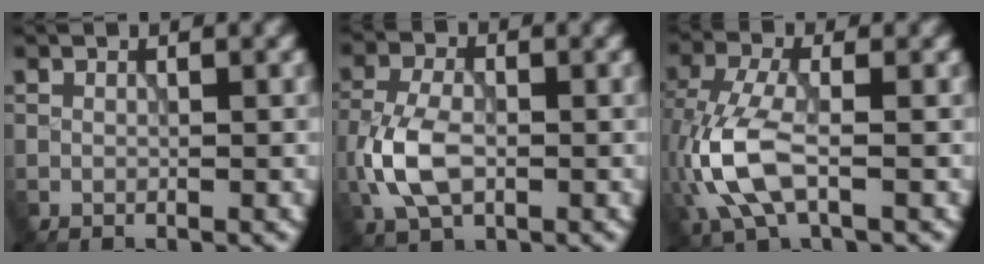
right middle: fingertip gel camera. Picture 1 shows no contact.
{"total": 5.5, "force": [-1.4, 3.2, 4.2], "torque": [-0.098, -0.002, -0.032]}
{"total": 6.7, "force": [-1.6, 3.1, 5.7], "torque": [-0.146, 0.004, -0.035]}